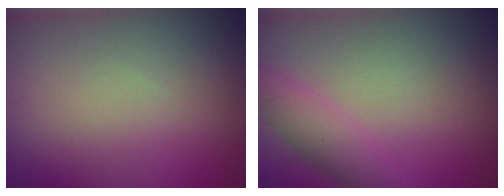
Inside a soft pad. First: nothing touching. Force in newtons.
{"total": 2.7, "press": 2.7, "slide": 0.1}